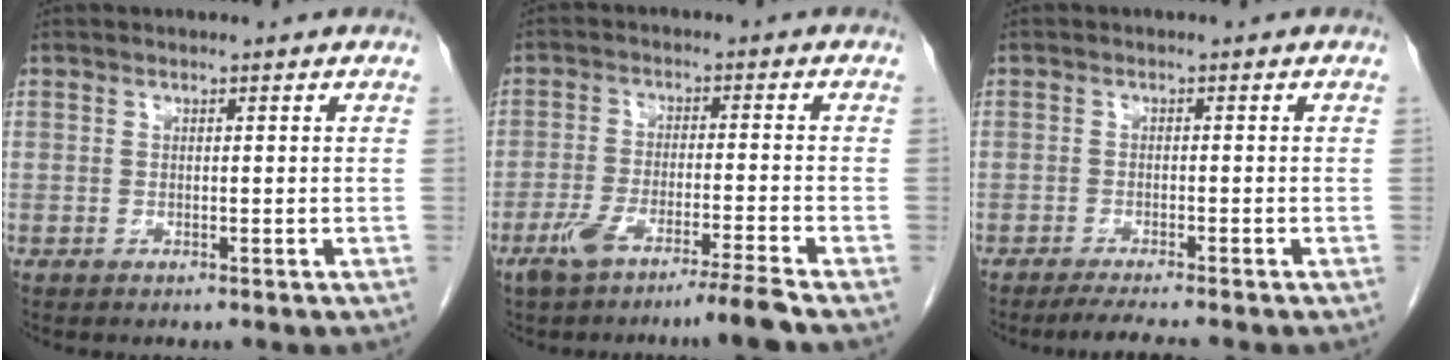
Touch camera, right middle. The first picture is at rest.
{"total": 7.4, "force": [-5.4, -0.9, 5.0], "torque": [-0.093, -0.012, -0.101]}
{"total": 4.1, "force": [-3.5, -0.3, 2.1], "torque": [-0.036, -0.013, -0.058]}